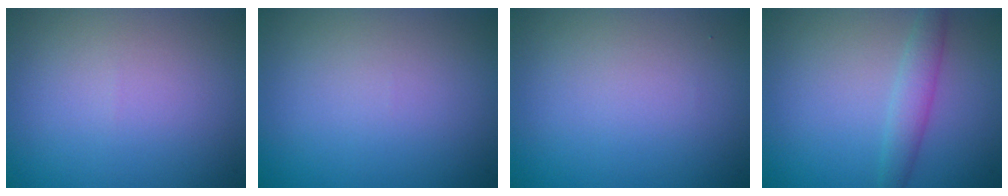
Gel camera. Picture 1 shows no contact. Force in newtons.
{"total": 0.0}
{"total": 0.0}
{"total": 2.3, "press": 2.3, "slide": 0.1}